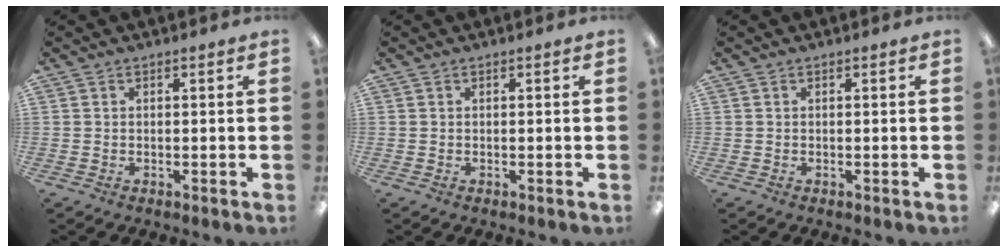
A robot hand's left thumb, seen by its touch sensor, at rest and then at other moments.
{"total": 0.0}
{"total": 0.0}